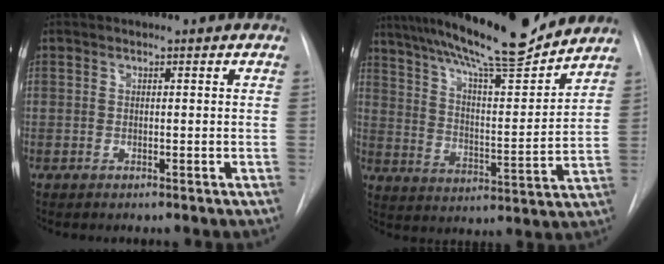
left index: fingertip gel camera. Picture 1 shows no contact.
{"total": 18.6, "force": [16.0, 1.2, 9.2], "torque": [-0.155, 0.003, 0.250]}